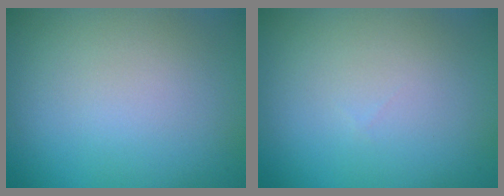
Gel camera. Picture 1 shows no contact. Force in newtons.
{"total": 0.0}